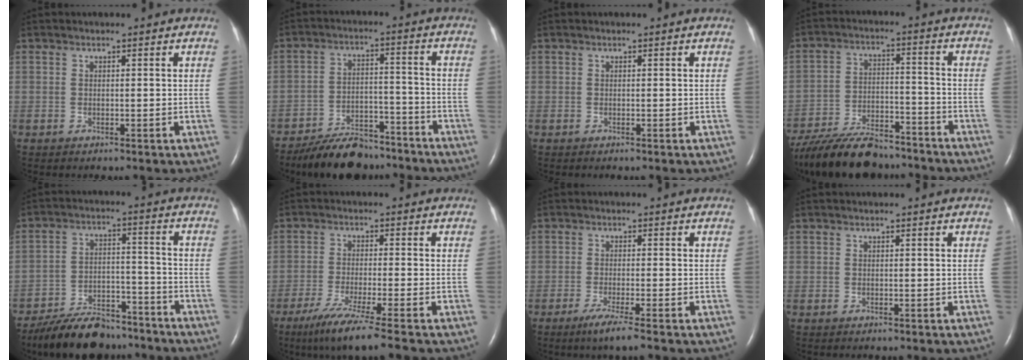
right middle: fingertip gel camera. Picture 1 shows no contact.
{"total": 11.0, "force": [-9.6, 3.8, 3.9], "torque": [-0.062, 0.009, -0.157]}
{"total": 0.0}
{"total": 16.0, "force": [-14.0, 4.2, 6.6], "torque": [-0.131, -0.006, -0.229]}
{"total": 12.7, "force": [-10.9, 4.2, 4.8], "torque": [-0.078, 0.010, -0.177]}
{"total": 8.4, "force": [-6.2, -1.2, 5.6], "torque": [-0.099, -0.030, -0.107]}
{"total": 4.0, "force": [-2.6, -0.4, 3.0], "torque": [-0.062, -0.014, -0.050]}
{"total": 0.0}